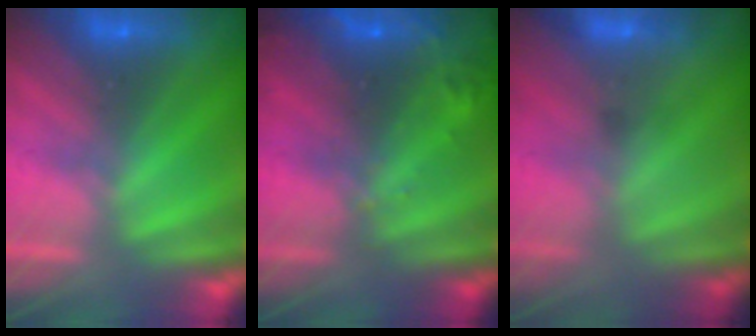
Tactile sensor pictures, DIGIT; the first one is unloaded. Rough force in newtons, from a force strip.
{"total": 6.7}
{"total": 2.2}